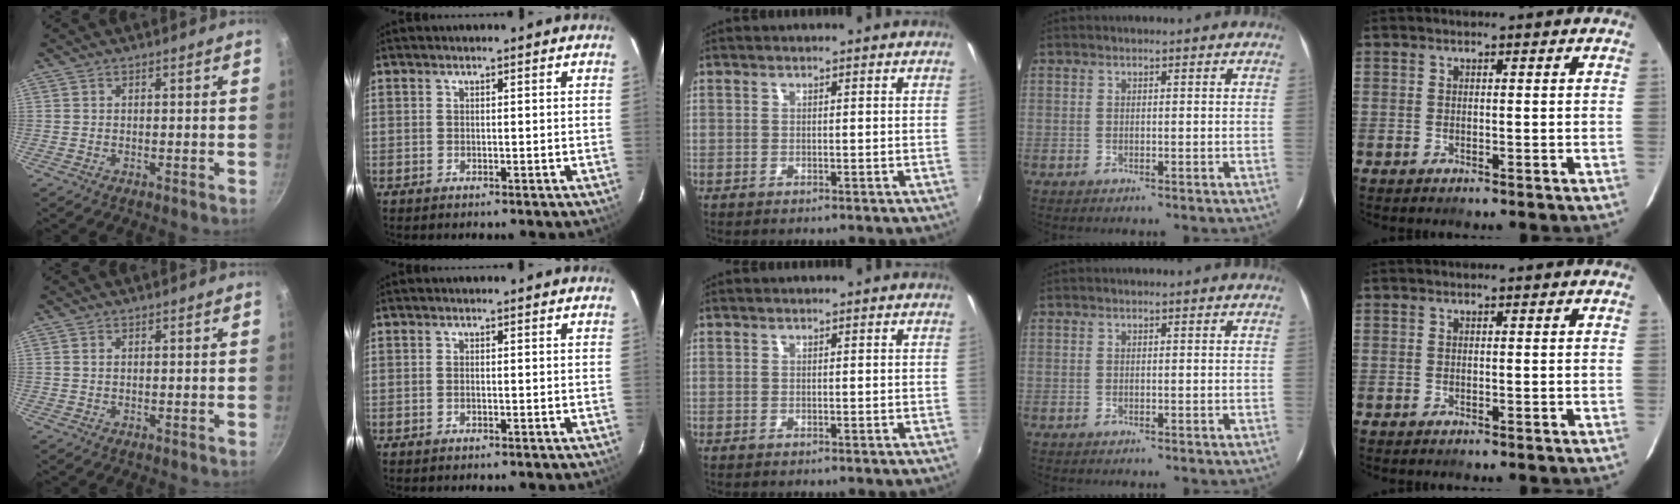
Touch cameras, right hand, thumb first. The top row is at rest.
{"thumb": {"total": 0.6, "force": [0.2, 0.4, 0.4], "torque": [-0.008, 0.001, 0.005]}, "index": {"total": 0.6, "force": [-0.1, 0.2, 0.5], "torque": [-0.012, 0.001, -0.003]}}